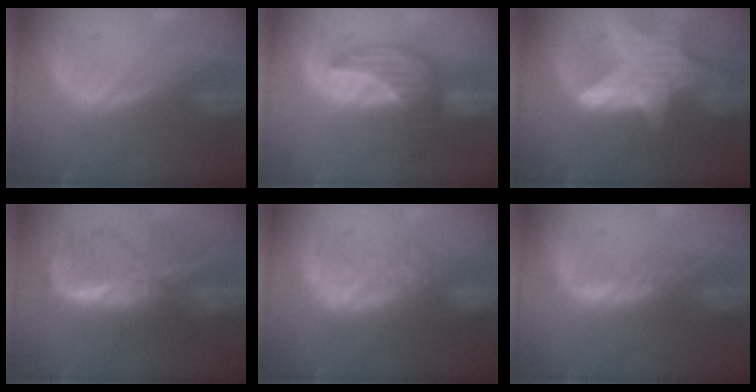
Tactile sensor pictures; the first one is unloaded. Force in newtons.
{"total": 7.3, "press": 6.6, "slide": 3.2}
{"total": 9.5, "press": 9.5, "slide": 0.6}
{"total": 9.5, "press": 9.5, "slide": 0.6}
{"total": 7.8, "press": 7.6, "slide": 2.0}
{"total": 2.4, "press": 2.4, "slide": 0.2}